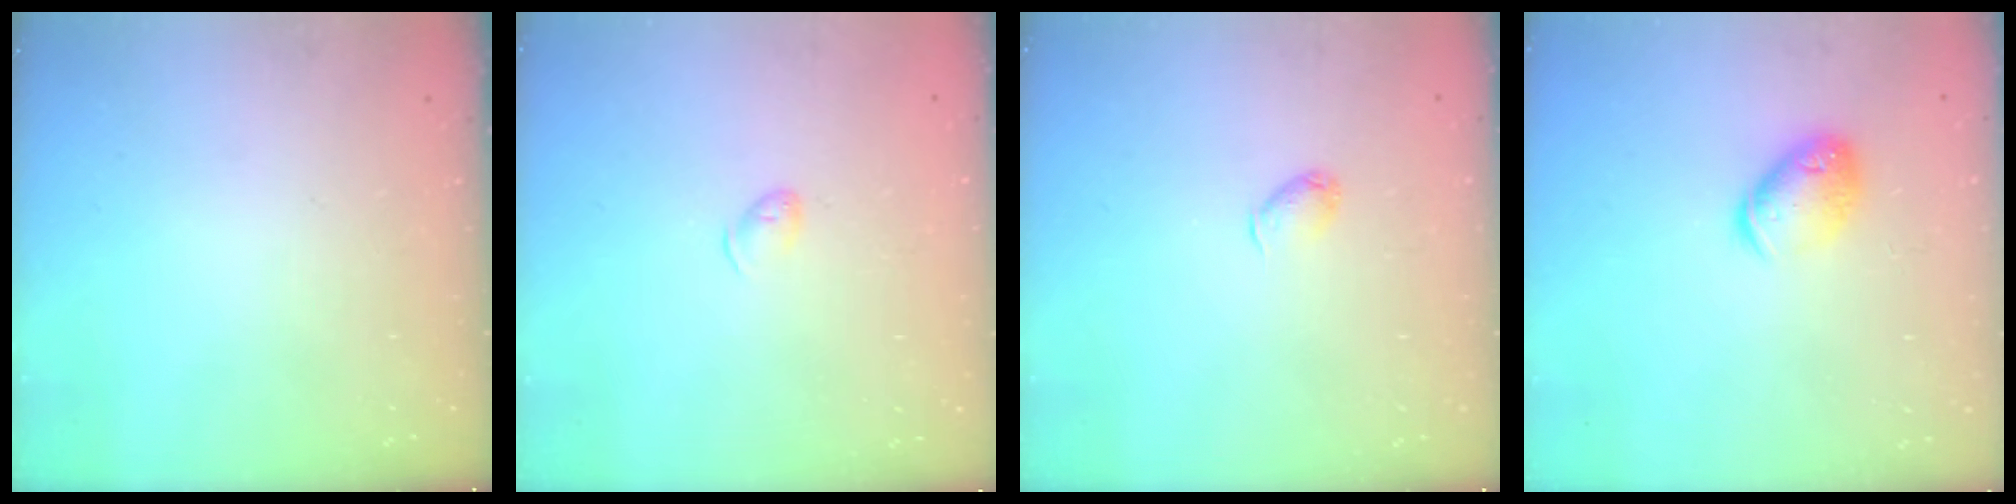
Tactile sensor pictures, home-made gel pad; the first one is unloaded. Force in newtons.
{"total": 4.4, "press": 4.3, "slide": 0.8}
{"total": 3.6, "press": 3.5, "slide": 0.7}
{"total": 9.3, "press": 9.1, "slide": 1.8}